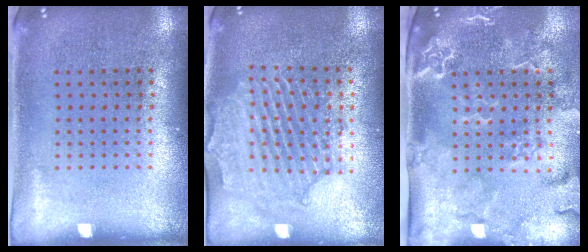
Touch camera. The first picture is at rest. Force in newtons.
{"total": 2.1, "press": 2.0, "slide": 0.6}
{"total": 2.9, "press": 2.4, "slide": 1.6}